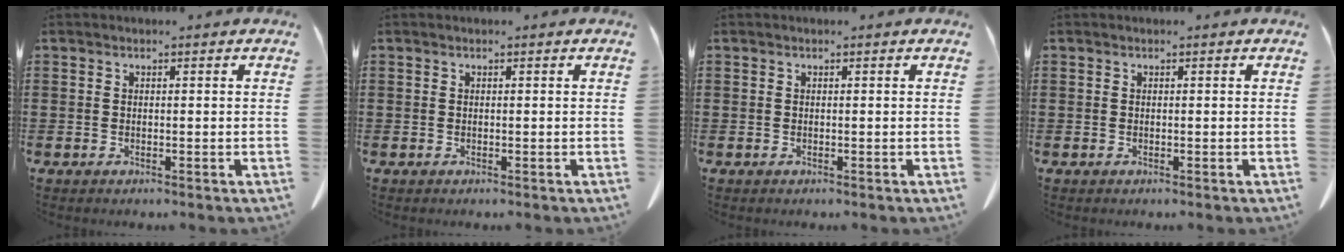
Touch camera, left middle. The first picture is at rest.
{"total": 0.0}
{"total": 0.0}
{"total": 0.0}